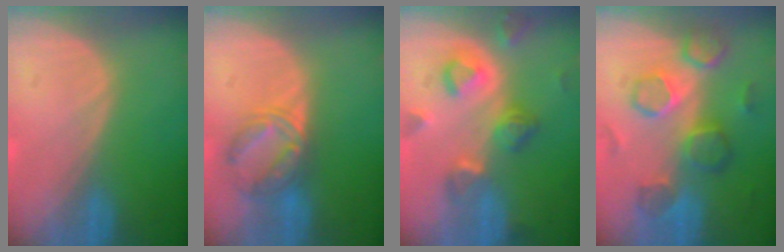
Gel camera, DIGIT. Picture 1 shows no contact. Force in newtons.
{"total": 6.0, "press": 5.9, "slide": 1.2}
{"total": 7.8, "press": 7.1, "slide": 3.2}
{"total": 8.7, "press": 8.4, "slide": 2.2}